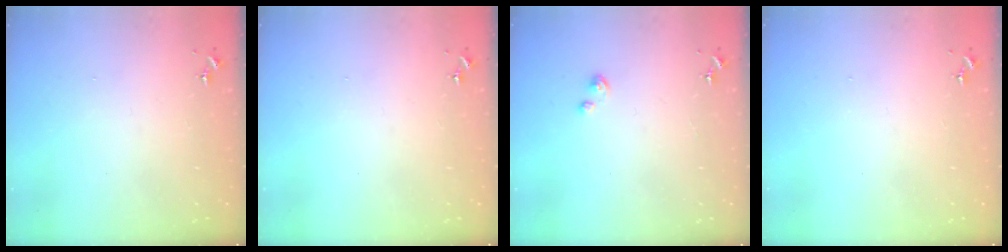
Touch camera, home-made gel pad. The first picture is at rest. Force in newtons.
{"total": 0.0}
{"total": 2.7, "press": 2.7, "slide": 0.3}
{"total": 0.0}